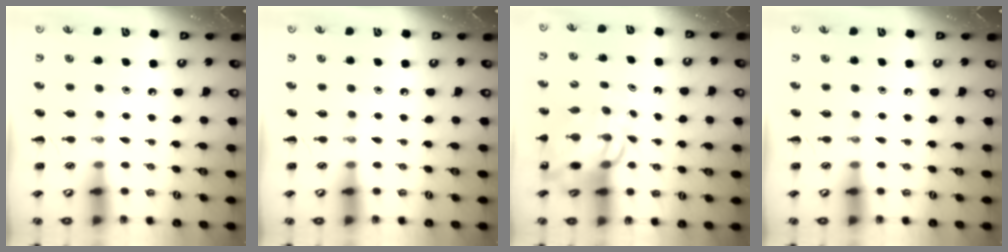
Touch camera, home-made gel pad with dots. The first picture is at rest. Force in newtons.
{"total": 0.0}
{"total": 11.2, "press": 10.7, "slide": 3.3}
{"total": 0.0}